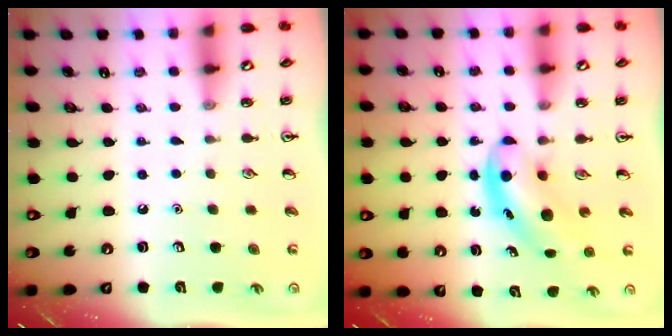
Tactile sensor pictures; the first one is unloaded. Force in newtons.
{"total": 5.5, "press": 5.5, "slide": 0.7}